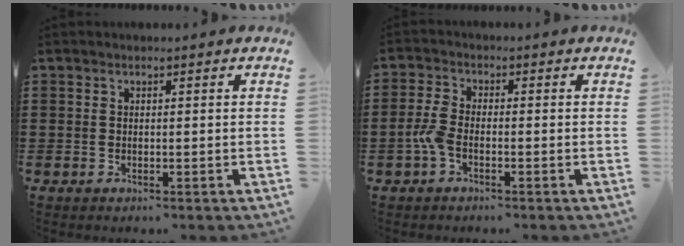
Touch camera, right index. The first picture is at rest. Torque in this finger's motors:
{"motor_torque": [0.62, -0.51, 0.37, 0.12]}